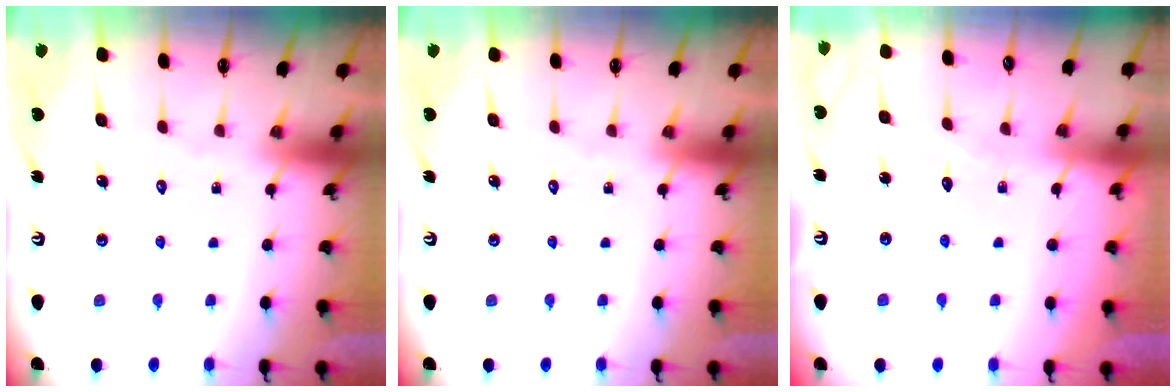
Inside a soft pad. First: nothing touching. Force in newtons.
{"total": 0.0}
{"total": 5.8, "press": 5.7, "slide": 0.5}